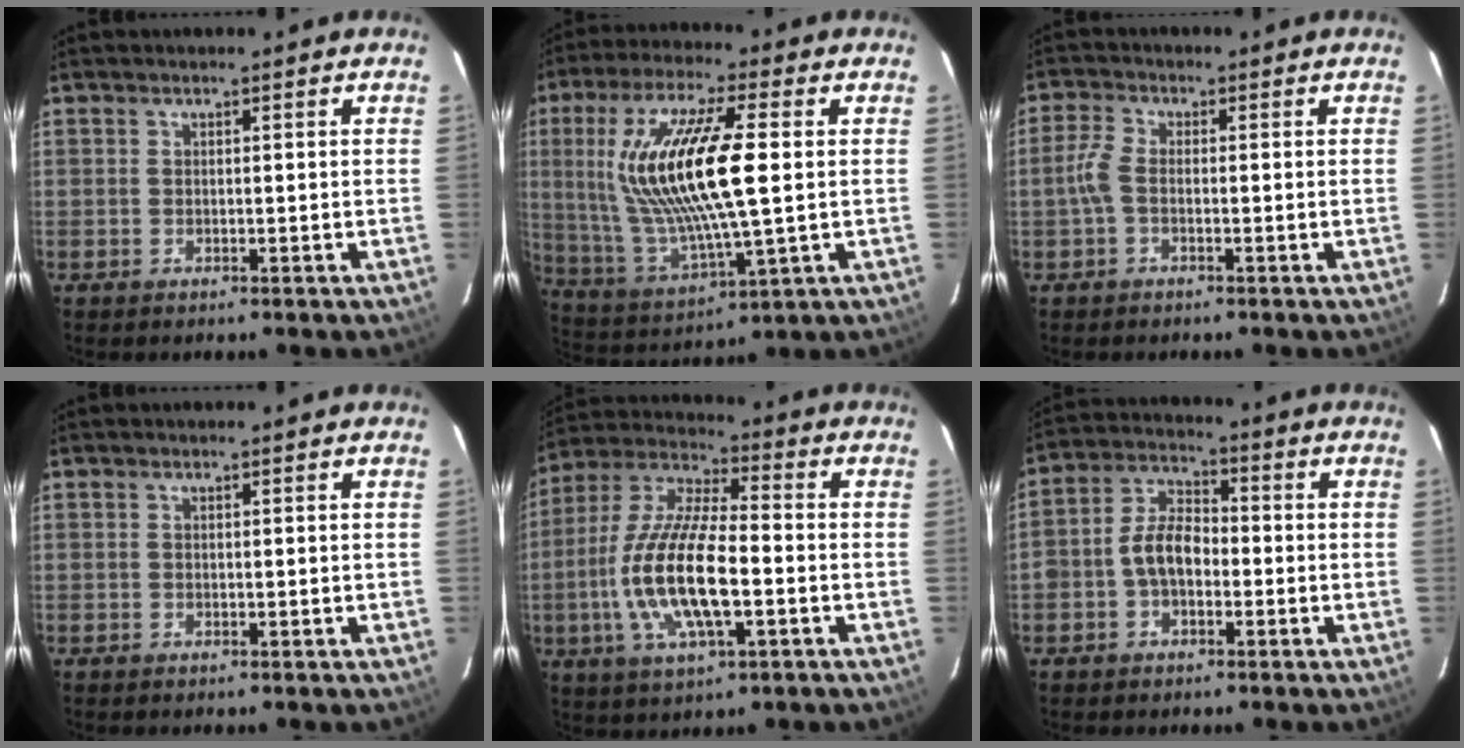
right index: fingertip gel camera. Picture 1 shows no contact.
{"total": 20.1, "force": [2.8, 4.7, 19.3], "torque": [-0.378, -0.002, 0.064]}
{"total": 3.4, "force": [-0.9, 1.6, 2.8], "torque": [-0.070, 0.007, -0.020]}
{"total": 0.0}
{"total": 17.3, "force": [-3.7, 5.7, 15.9], "torque": [-0.326, -0.004, -0.073]}
{"total": 7.3, "force": [-2.0, 4.7, 5.2], "torque": [-0.103, 0.024, -0.036]}